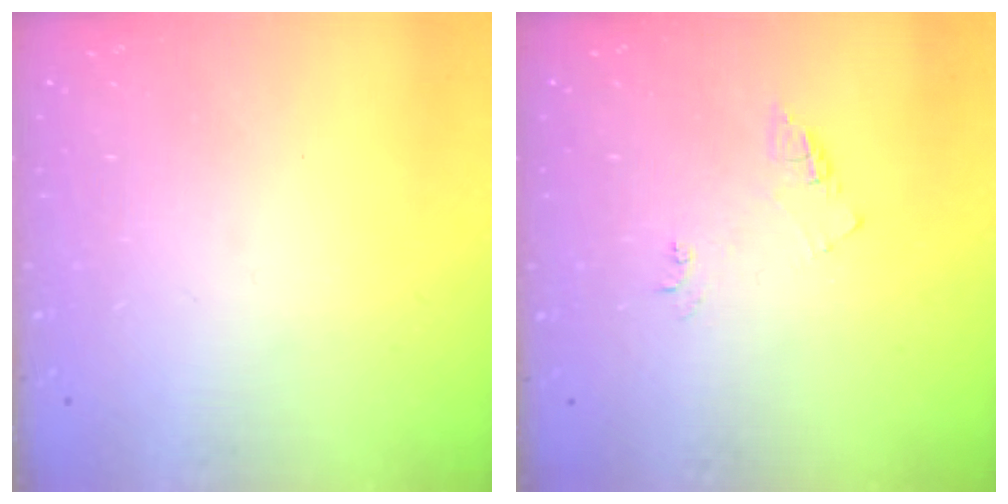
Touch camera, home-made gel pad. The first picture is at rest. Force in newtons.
{"total": 5.5, "press": 5.5, "slide": 0.6}